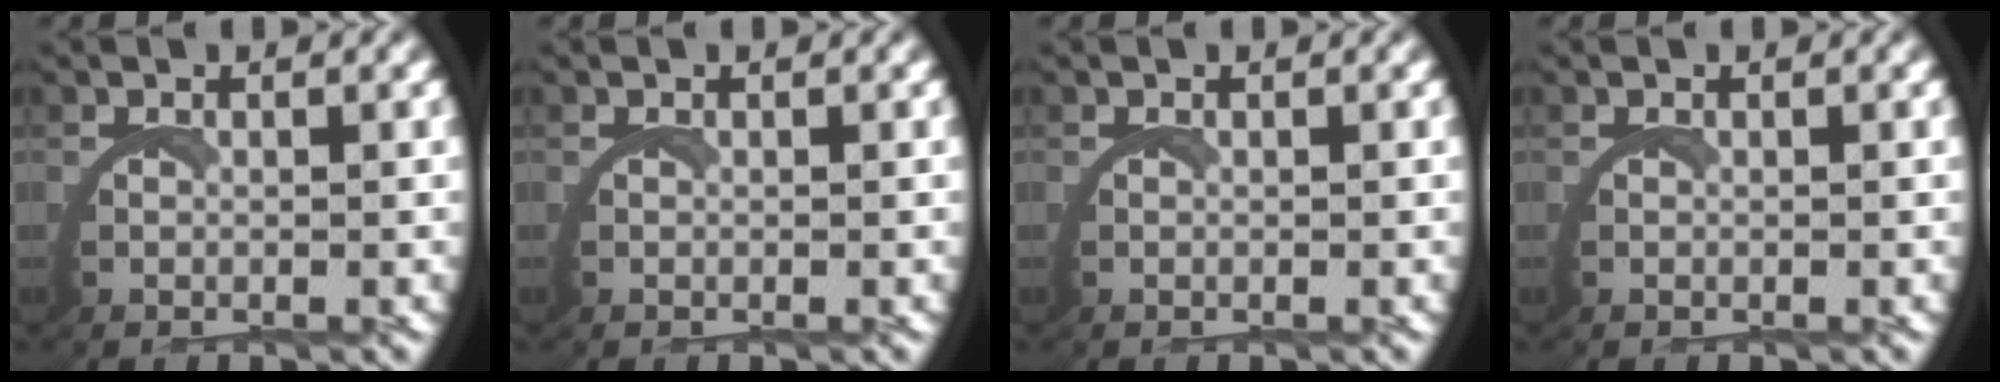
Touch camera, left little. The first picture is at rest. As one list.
[{"total": 0.0}, {"total": 0.0}, {"total": 0.0}]